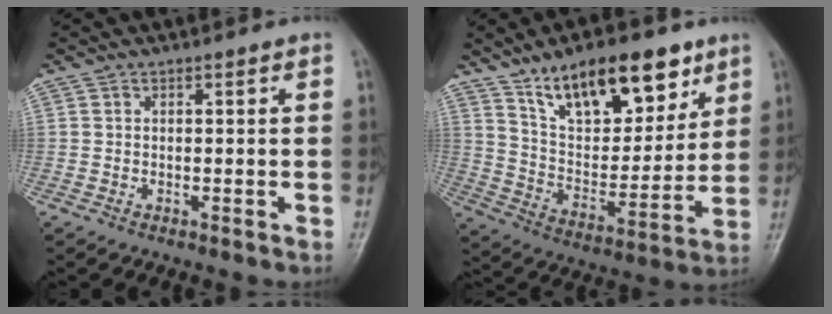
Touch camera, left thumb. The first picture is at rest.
{"total": 19.8, "force": [12.3, 9.0, 12.7], "torque": [-0.150, -0.053, 0.215]}